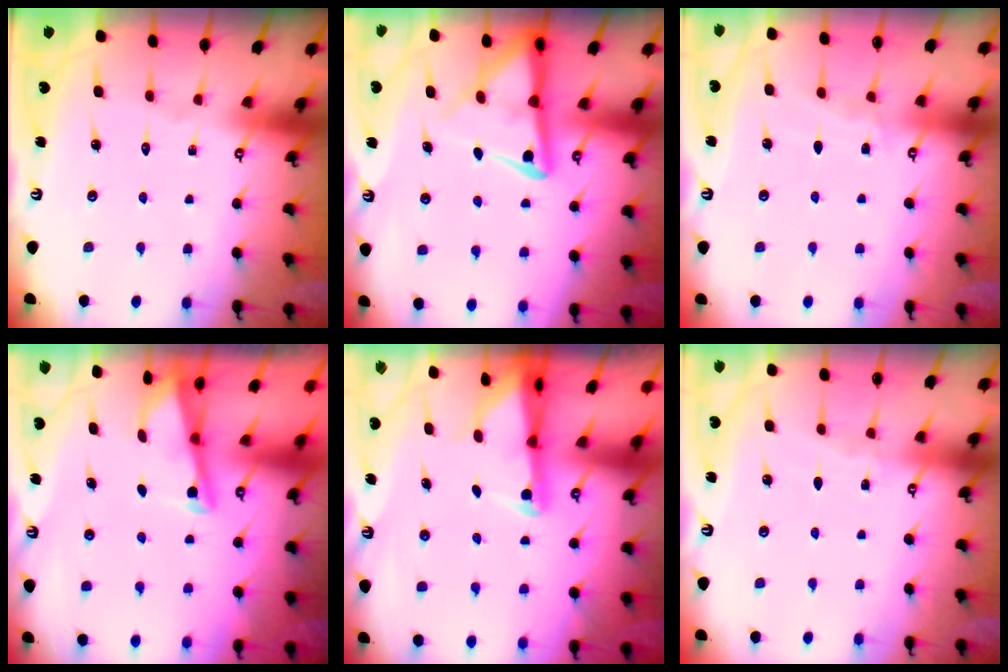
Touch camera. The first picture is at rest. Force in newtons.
{"total": 8.7, "press": 8.6, "slide": 1.0}
{"total": 3.4, "press": 3.4, "slide": 0.4}
{"total": 2.9, "press": 2.9, "slide": 0.4}
{"total": 2.5, "press": 2.4, "slide": 0.5}
{"total": 2.4, "press": 2.4, "slide": 0.3}